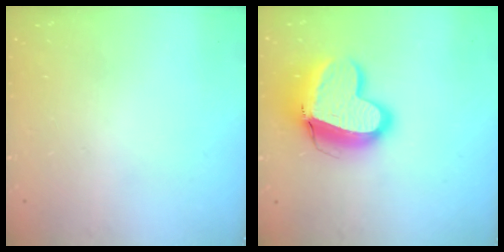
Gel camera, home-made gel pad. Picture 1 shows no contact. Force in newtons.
{"total": 15.5, "press": 15.3, "slide": 2.2}